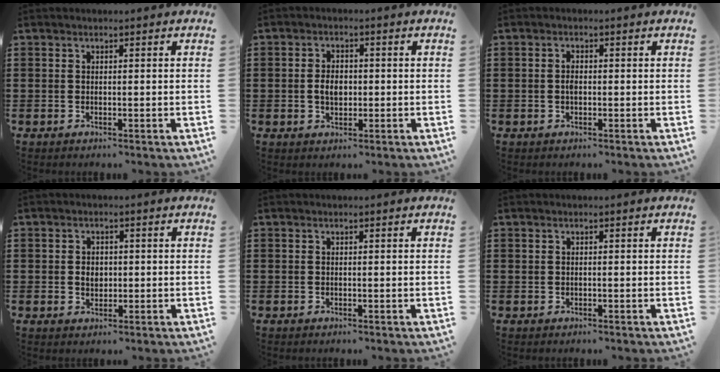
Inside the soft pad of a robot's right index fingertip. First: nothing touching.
{"total": 3.3, "force": [-0.2, 2.0, 2.6], "torque": [-0.043, 0.003, -0.008]}
{"total": 1.6, "force": [-0.1, 0.8, 1.4], "torque": [-0.028, 0.002, -0.003]}
{"total": 2.2, "force": [0.0, 1.5, 1.5], "torque": [-0.024, 0.003, -0.004]}
{"total": 0.0}
{"total": 0.0}